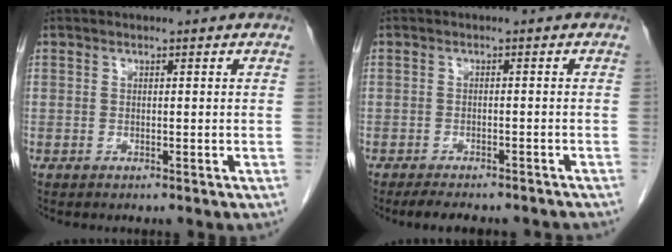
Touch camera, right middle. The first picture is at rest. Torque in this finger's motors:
{"motor_torque": [0.05, -0.01, 0.01, 0.00]}